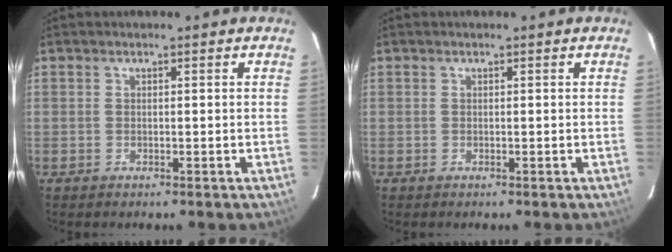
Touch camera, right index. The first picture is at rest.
{"total": 0.0}